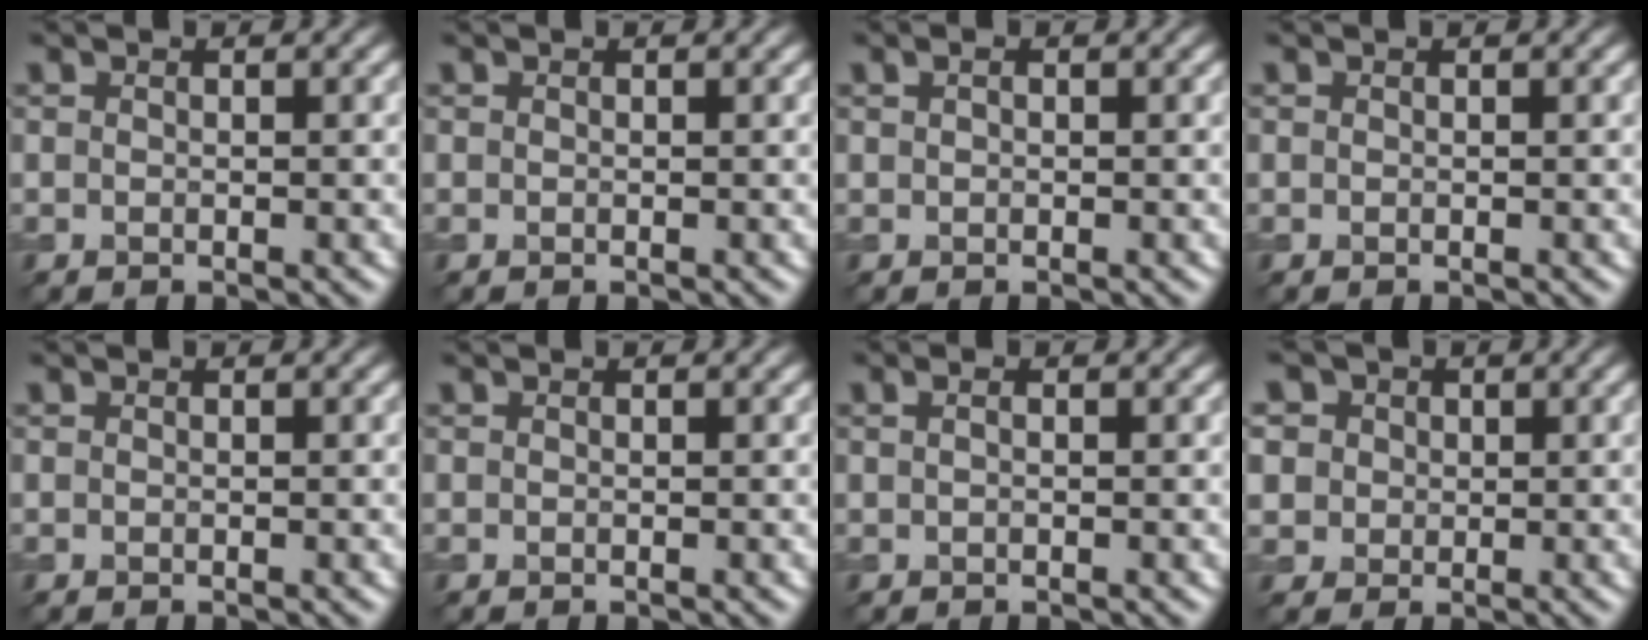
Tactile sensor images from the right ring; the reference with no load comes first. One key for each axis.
{"total": 0.0}
{"total": 0.5, "fx": 0.2, "fy": 0.3, "fz": 0.3, "tx": -0.008, "ty": 0.001, "tz": 0.003}
{"total": 0.0}
{"total": 0.0}
{"total": 0.0}
{"total": 1.0, "fx": 0.4, "fy": 0.5, "fz": 0.7, "tx": -0.013, "ty": -0.004, "tz": 0.001}
{"total": 6.4, "fx": 3.0, "fy": 5.1, "fz": 2.4, "tx": -0.053, "ty": 0.021, "tz": 0.032}